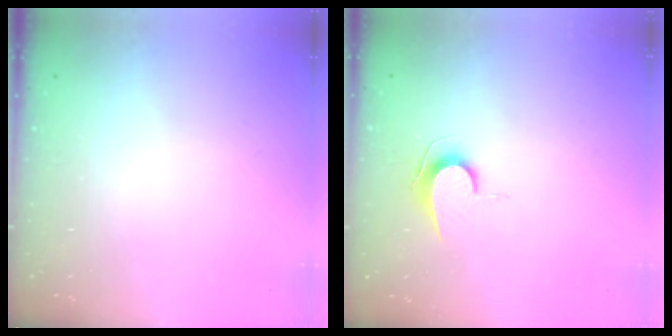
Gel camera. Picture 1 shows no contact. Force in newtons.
{"total": 7.0, "press": 7.0, "slide": 0.6}